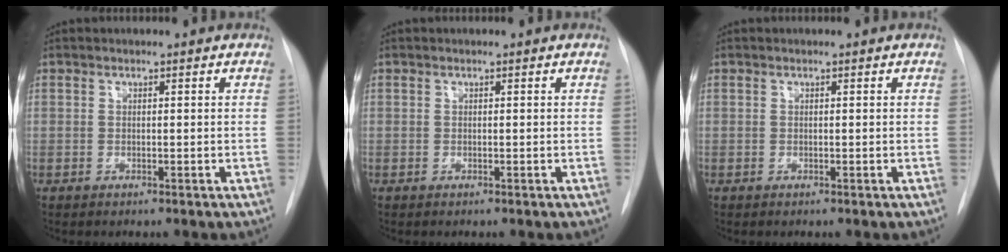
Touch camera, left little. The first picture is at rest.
{"total": 0.0}
{"total": 0.0}